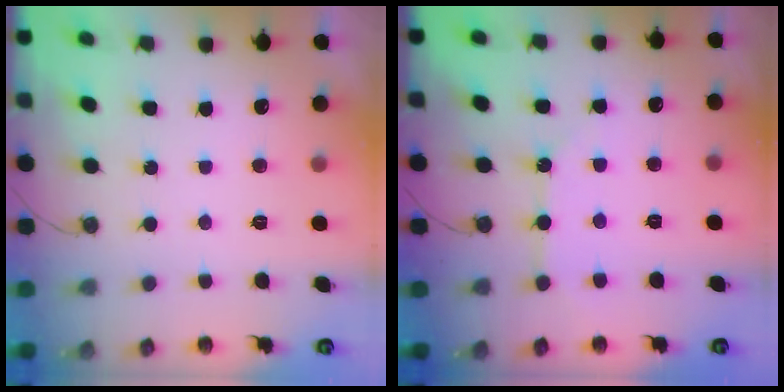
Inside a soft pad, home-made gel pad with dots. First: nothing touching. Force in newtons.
{"total": 4.6, "press": 4.5, "slide": 0.4}